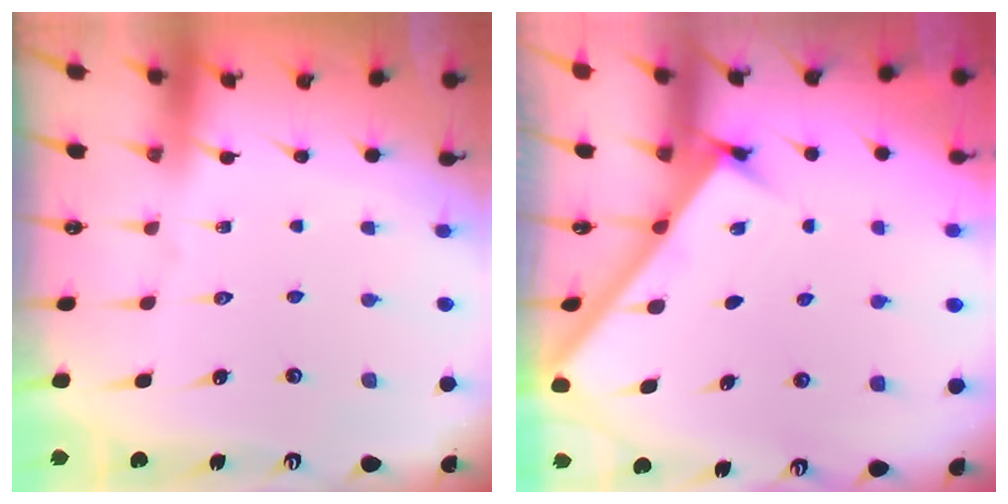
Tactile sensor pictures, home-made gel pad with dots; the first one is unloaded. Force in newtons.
{"total": 2.9, "press": 2.9, "slide": 0.1}